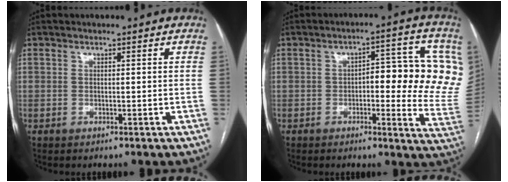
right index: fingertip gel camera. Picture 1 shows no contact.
{"total": 15.3, "force": [1.7, 5.0, 14.4], "torque": [-0.146, 0.017, 0.017]}